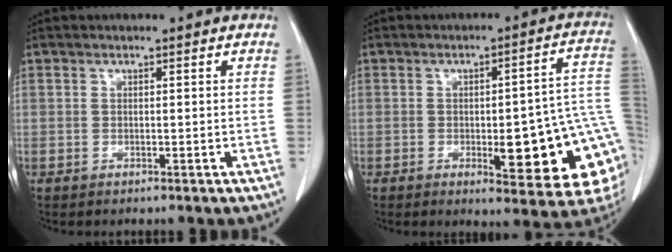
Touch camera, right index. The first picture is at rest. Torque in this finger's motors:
{"motor_torque": [1.30, -0.82, 0.30, 0.09]}